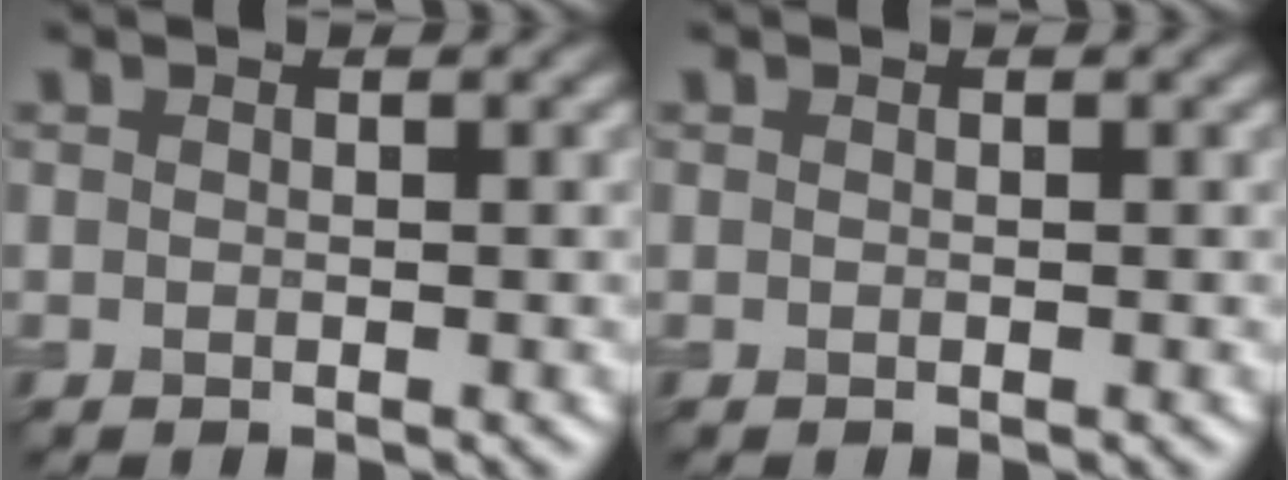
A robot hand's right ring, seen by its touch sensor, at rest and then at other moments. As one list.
[{"total": 0.0}]